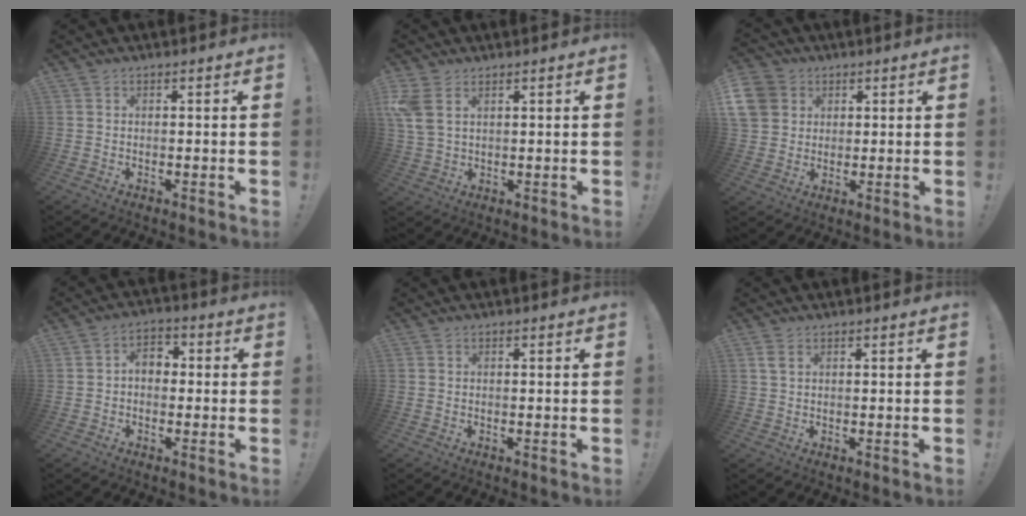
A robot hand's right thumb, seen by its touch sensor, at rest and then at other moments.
{"total": 6.9, "force": [3.4, 3.9, 4.5], "torque": [-0.100, -0.006, 0.067]}
{"total": 8.8, "force": [3.3, 7.6, 3.0], "torque": [-0.055, -0.014, 0.066]}
{"total": 5.2, "force": [-0.1, 3.7, 3.6], "torque": [-0.068, 0.012, -0.002]}
{"total": 0.0}
{"total": 1.9, "force": [0.9, 0.9, 1.4], "torque": [-0.031, 0.003, 0.017]}